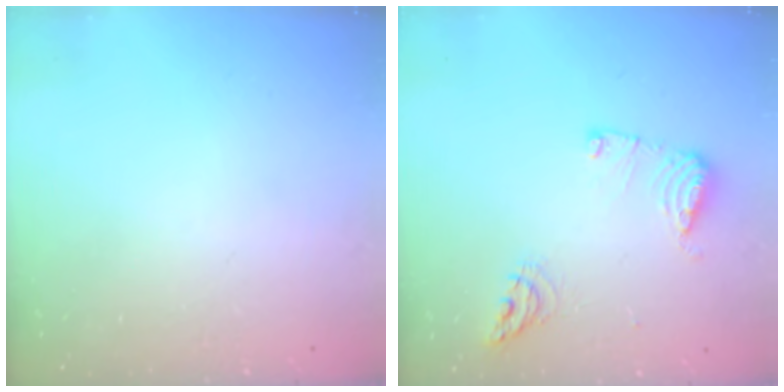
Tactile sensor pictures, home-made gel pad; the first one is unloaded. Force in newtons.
{"total": 10.2, "press": 10.1, "slide": 1.2}